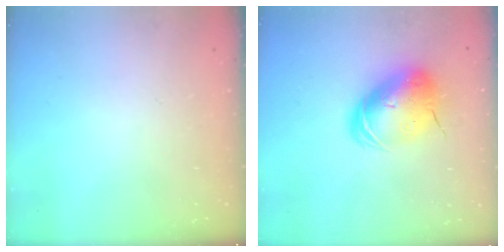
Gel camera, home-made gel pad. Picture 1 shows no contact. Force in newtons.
{"total": 12.4, "press": 12.2, "slide": 2.2}